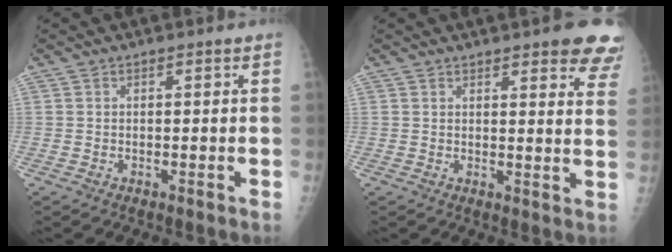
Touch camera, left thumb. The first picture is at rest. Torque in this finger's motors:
{"motor_torque": [3.11, 1.90, 0.59, -0.70, 0.16]}